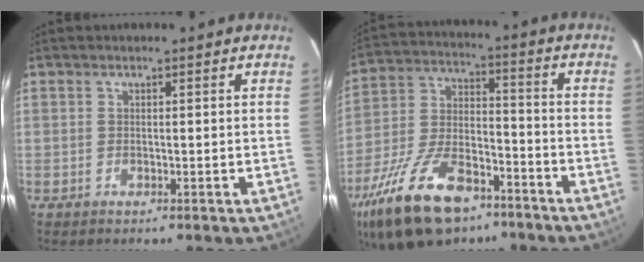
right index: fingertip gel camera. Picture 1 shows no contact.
{"total": 22.9, "force": [-14.6, 10.8, 14.0], "torque": [-0.286, -0.013, -0.244]}